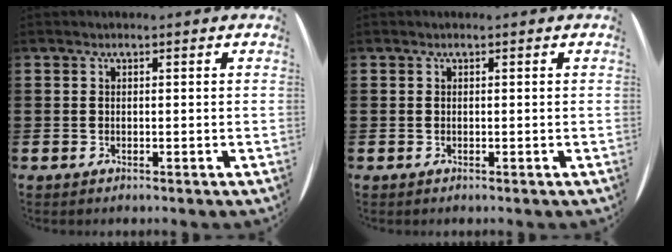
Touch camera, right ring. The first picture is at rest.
{"total": 0.0}